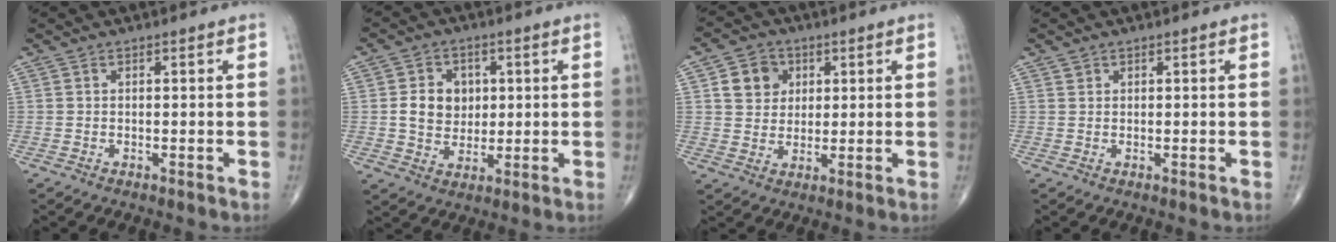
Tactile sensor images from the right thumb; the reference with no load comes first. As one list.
[{"total": 7.7, "force": [1.0, 6.4, 4.1], "torque": [-0.038, -0.003, 0.018]}, {"total": 7.0, "force": [2.3, 6.0, 2.7], "torque": [-0.016, -0.006, 0.038]}, {"total": 0.6, "force": [0.4, 0.4, 0.0], "torque": [0.005, -0.002, 0.005]}]